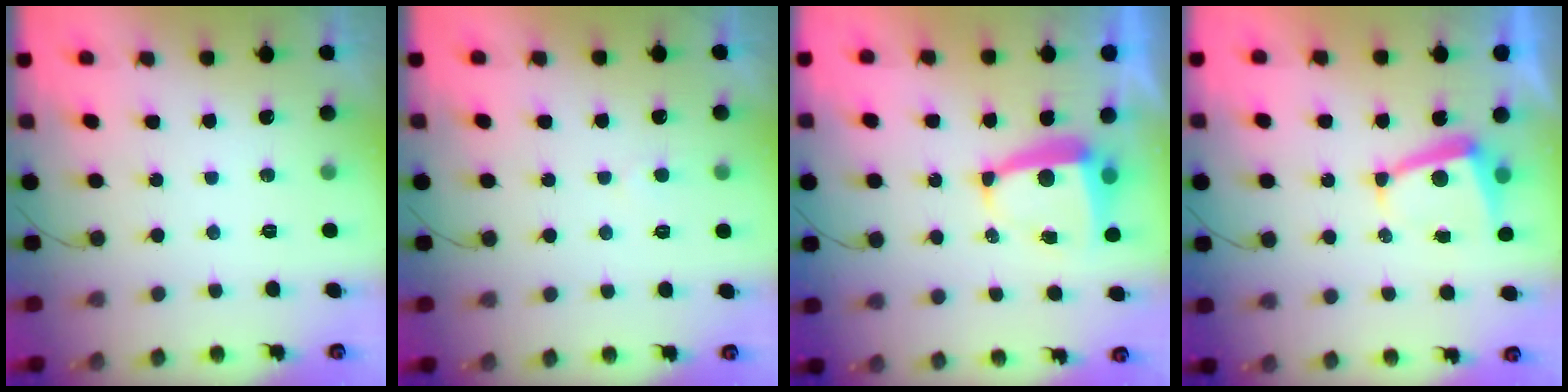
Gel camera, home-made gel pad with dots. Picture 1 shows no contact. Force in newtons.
{"total": 2.6, "press": 2.6, "slide": 0.4}
{"total": 6.5, "press": 6.5, "slide": 0.7}
{"total": 6.2, "press": 6.1, "slide": 0.9}